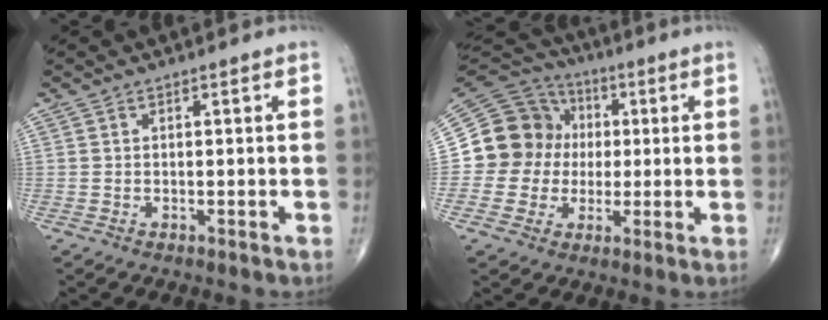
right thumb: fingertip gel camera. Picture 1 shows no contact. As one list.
[{"total": 14.2, "force": [0.4, 13.5, 4.4], "torque": [-0.051, 0.036, 0.006]}]